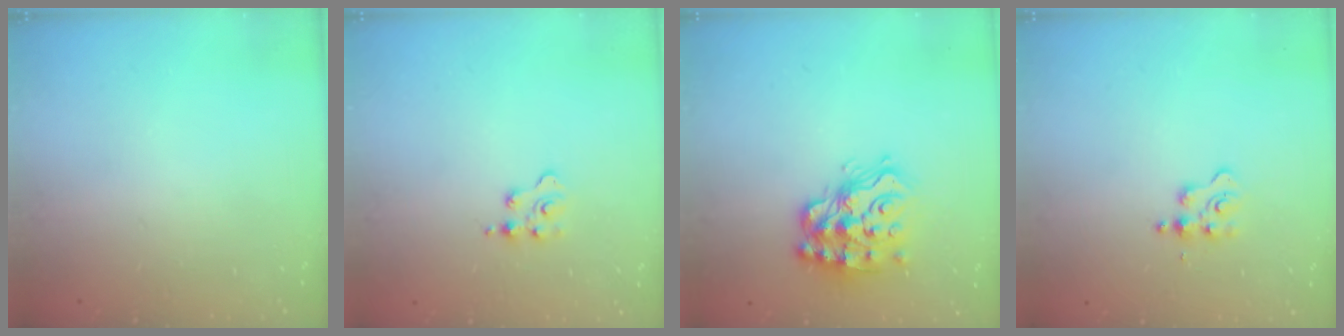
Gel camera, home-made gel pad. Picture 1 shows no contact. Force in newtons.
{"total": 2.5, "press": 2.5, "slide": 0.4}
{"total": 16.0, "press": 15.9, "slide": 1.1}
{"total": 3.7, "press": 3.7, "slide": 0.5}